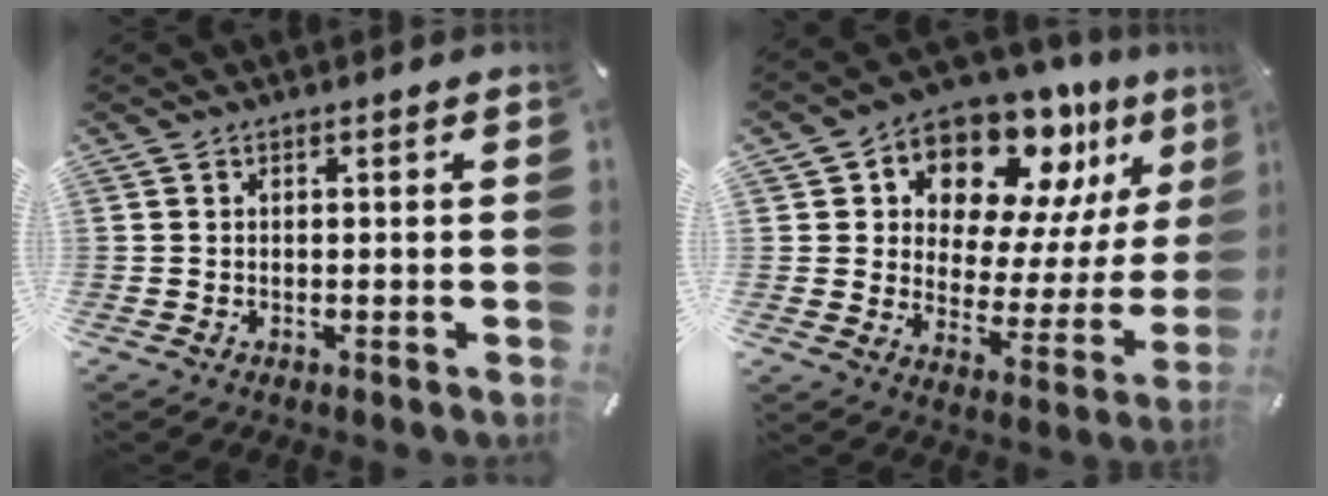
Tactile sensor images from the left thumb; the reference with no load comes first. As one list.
[{"total": 15.0, "force": [11.4, 8.0, 5.6], "torque": [-0.098, -0.096, 0.202]}]